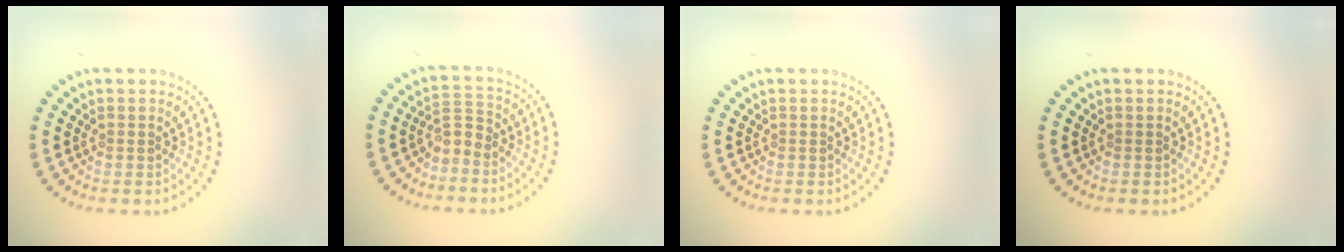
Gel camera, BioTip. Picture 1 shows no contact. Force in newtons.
{"total": 2.0, "press": 1.4, "slide": 1.4}
{"total": 0.0}
{"total": 0.0}